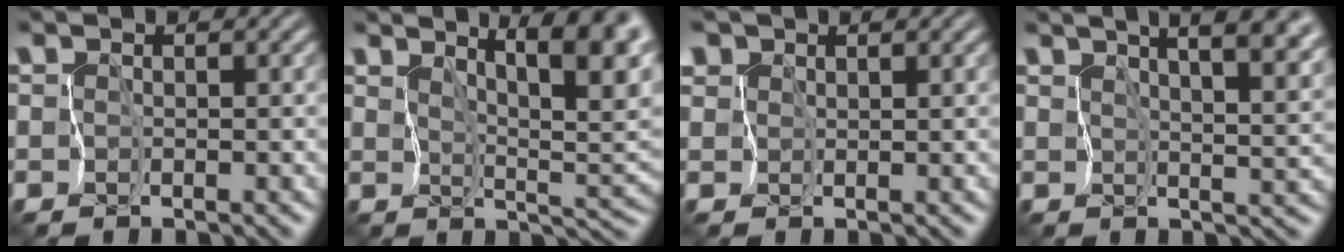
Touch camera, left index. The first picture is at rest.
{"total": 8.9, "force": [5.5, 2.0, 6.7], "torque": [-0.081, 0.012, 0.080]}
{"total": 2.4, "force": [1.6, 1.6, 0.8], "torque": [-0.019, 0.011, 0.029]}
{"total": 13.2, "force": [7.6, 5.3, 9.3], "torque": [-0.117, 0.041, 0.093]}